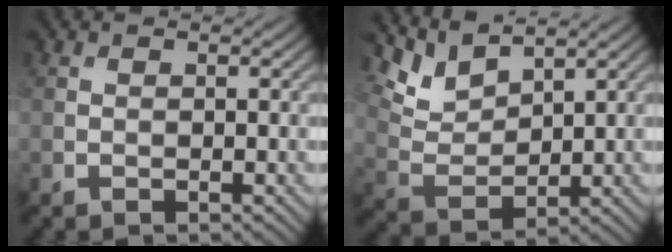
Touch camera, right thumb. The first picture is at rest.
{"total": 6.1, "force": [4.8, 2.1, 3.1], "torque": [-0.081, 0.001, 0.096]}